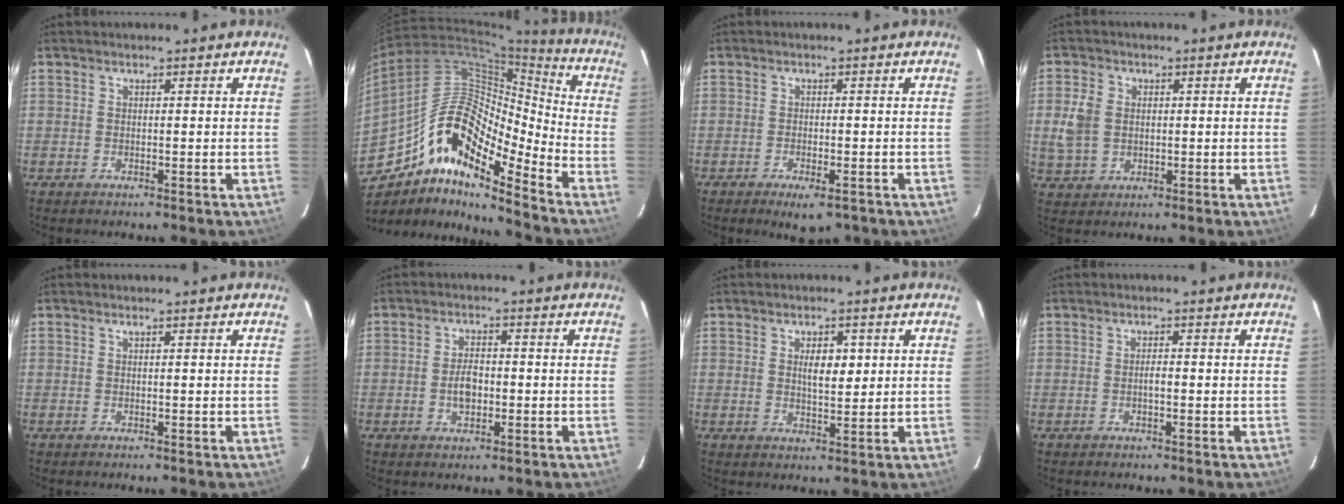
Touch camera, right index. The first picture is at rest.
{"total": 17.9, "force": [-11.6, 6.0, 12.2], "torque": [-0.198, 0.001, -0.220]}
{"total": 4.5, "force": [-3.0, 1.7, 3.0], "torque": [-0.053, -0.013, -0.043]}
{"total": 6.0, "force": [0.3, 4.9, 3.5], "torque": [-0.083, 0.007, 0.012]}
{"total": 0.0}
{"total": 4.3, "force": [-0.9, 2.6, 3.3], "torque": [-0.064, 0.003, -0.011]}
{"total": 4.2, "force": [1.1, 1.9, 3.6], "torque": [-0.058, 0.004, 0.019]}
{"total": 0.5, "force": [-0.2, 0.3, 0.4], "torque": [-0.006, 0.003, -0.004]}